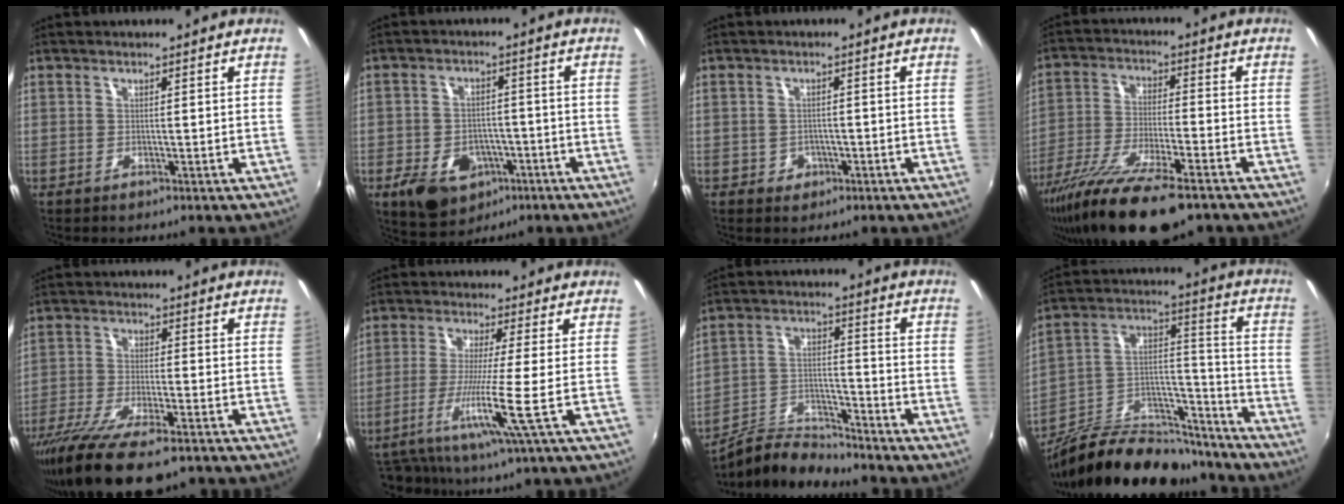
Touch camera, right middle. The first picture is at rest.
{"total": 11.9, "force": [-5.8, 8.4, 6.2], "torque": [-0.138, 0.000, -0.075]}
{"total": 3.0, "force": [-1.0, 2.7, 0.7], "torque": [-0.016, 0.000, -0.013]}
{"total": 18.9, "force": [-13.7, 4.4, 12.1], "torque": [-0.243, -0.055, -0.245]}
{"total": 16.1, "force": [-12.0, 4.1, 9.9], "torque": [-0.210, -0.056, -0.209]}
{"total": 7.8, "force": [-3.0, -1.0, 7.1], "torque": [-0.160, -0.015, -0.057]}
{"total": 8.2, "force": [-7.9, 1.8, 0.8], "torque": [-0.026, 0.020, -0.150]}
{"total": 23.0, "force": [-18.0, 10.2, 10.1], "torque": [-0.185, 0.051, -0.267]}